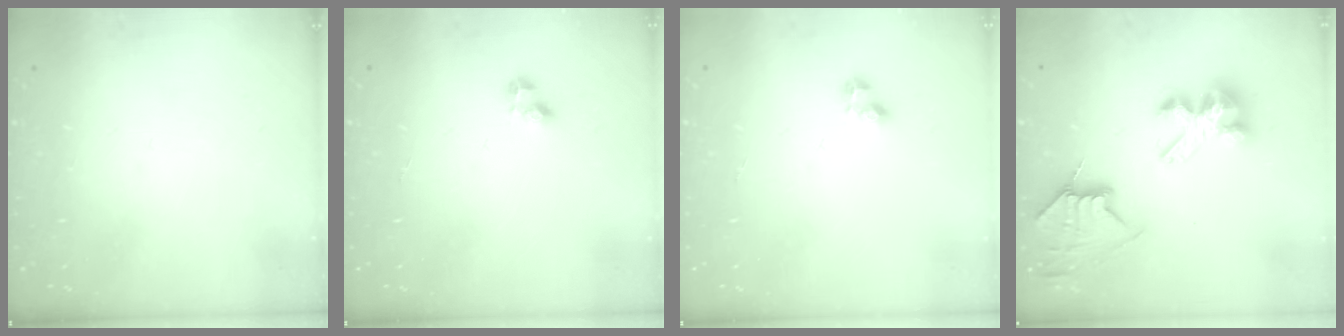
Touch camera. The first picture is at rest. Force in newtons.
{"total": 2.6, "press": 2.6, "slide": 0.2}
{"total": 2.5, "press": 2.5, "slide": 0.2}
{"total": 8.6, "press": 8.5, "slide": 1.1}